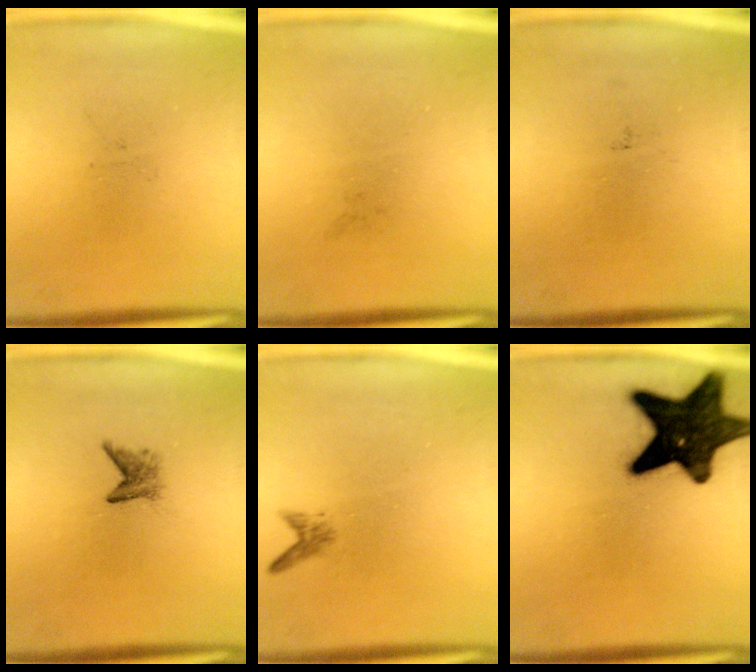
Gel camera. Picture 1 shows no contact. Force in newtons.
{"total": 0.0}
{"total": 0.0}
{"total": 1.8}
{"total": 1.1}
{"total": 17.0}